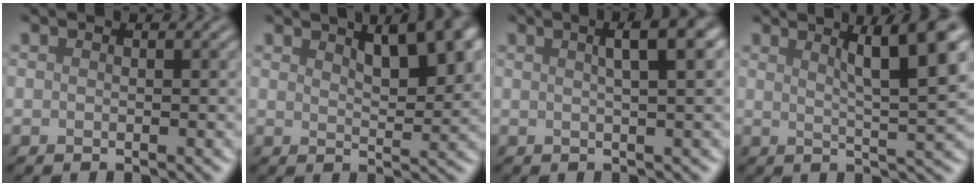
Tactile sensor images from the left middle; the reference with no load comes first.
{"total": 7.2, "force": [3.9, 2.6, 5.5], "torque": [-0.055, 0.023, 0.050]}
{"total": 4.3, "force": [1.5, 1.0, 3.9], "torque": [-0.037, 0.016, 0.017]}
{"total": 7.8, "force": [3.4, 1.4, 6.9], "torque": [-0.074, 0.014, 0.054]}